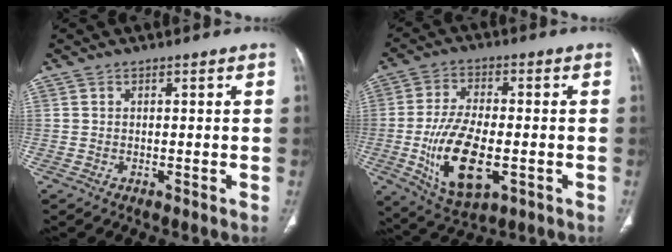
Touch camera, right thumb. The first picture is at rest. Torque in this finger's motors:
{"motor_torque": [-0.42, 0.87, 0.81, 0.64, 0.48]}